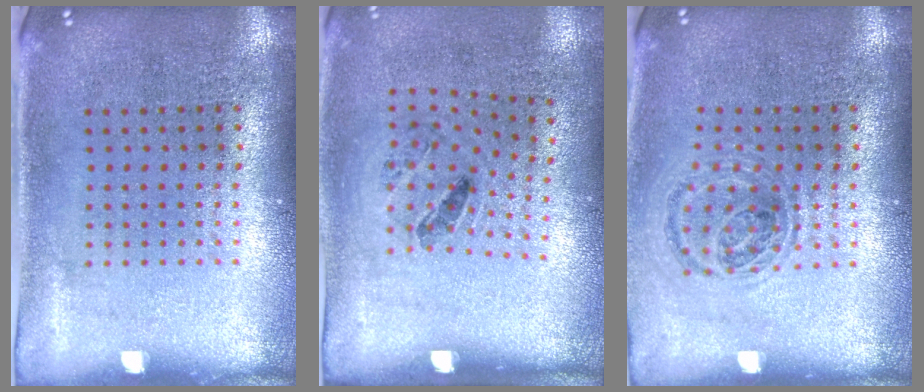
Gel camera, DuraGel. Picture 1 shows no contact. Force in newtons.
{"total": 1.3, "press": 0.7, "slide": 1.1}
{"total": 0.9, "press": 0.9, "slide": 0.3}